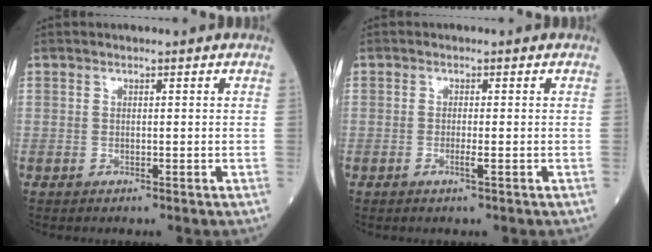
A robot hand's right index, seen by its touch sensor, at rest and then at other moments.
{"total": 1.4, "force": [-0.5, -0.1, 1.3], "torque": [-0.026, -0.004, -0.010]}